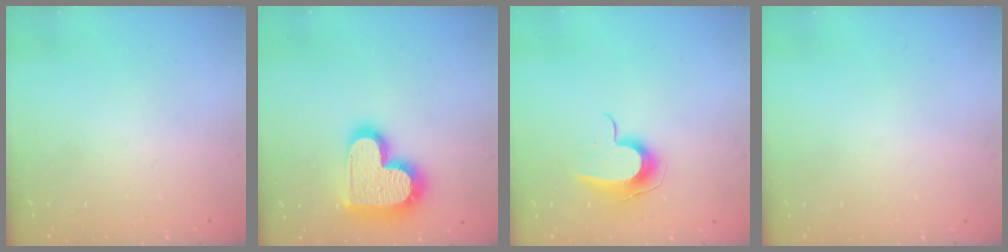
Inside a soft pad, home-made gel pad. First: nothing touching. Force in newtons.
{"total": 20.1, "press": 20.1, "slide": 1.5}
{"total": 10.7, "press": 10.6, "slide": 0.8}
{"total": 0.0}